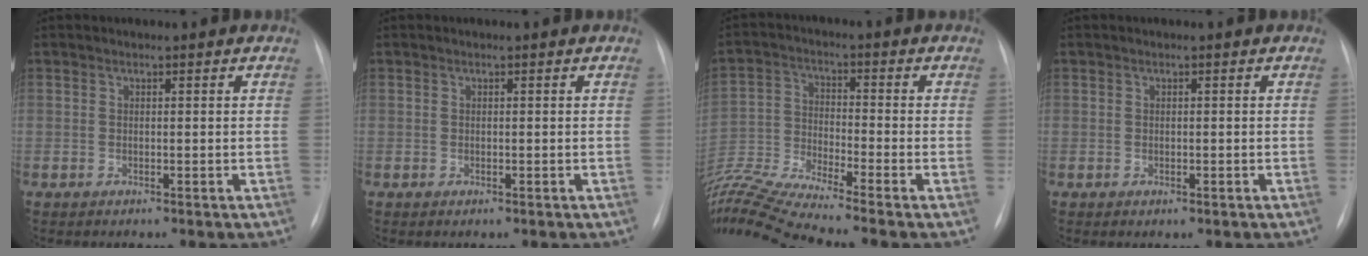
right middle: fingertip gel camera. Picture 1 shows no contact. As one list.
[{"total": 0.0}, {"total": 13.4, "force": [-12.1, -2.7, 5.0], "torque": [-0.099, -0.013, -0.224]}, {"total": 0.6, "force": [-0.2, 0.5, 0.3], "torque": [-0.006, -0.001, -0.001]}]